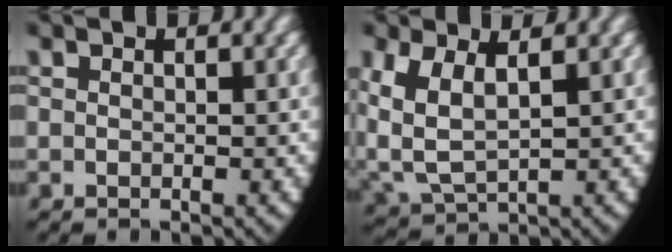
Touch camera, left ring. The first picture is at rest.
{"total": 6.0, "force": [0.6, 4.7, 3.7], "torque": [-0.125, -0.028, 0.031]}